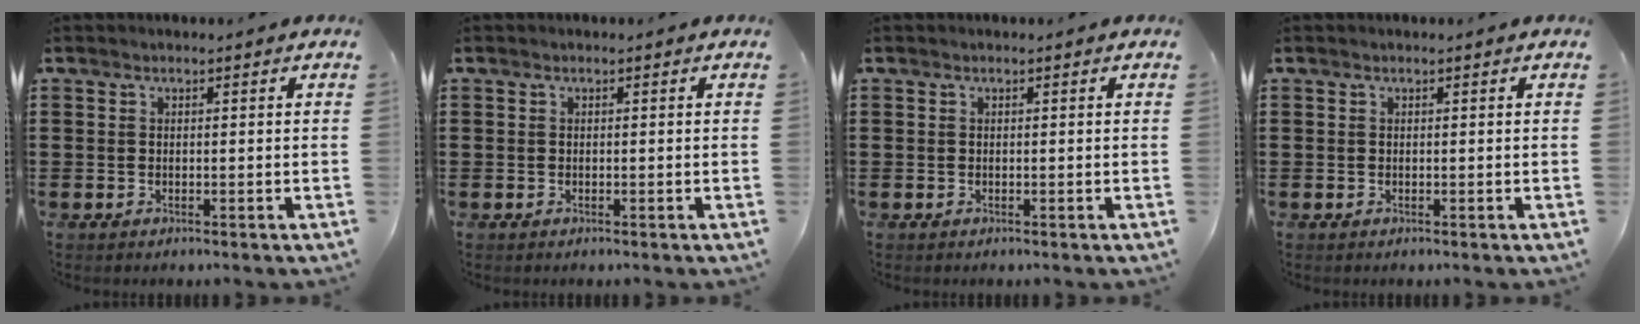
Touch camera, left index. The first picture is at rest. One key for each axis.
{"total": 0.0}
{"total": 0.0}
{"total": 0.0}